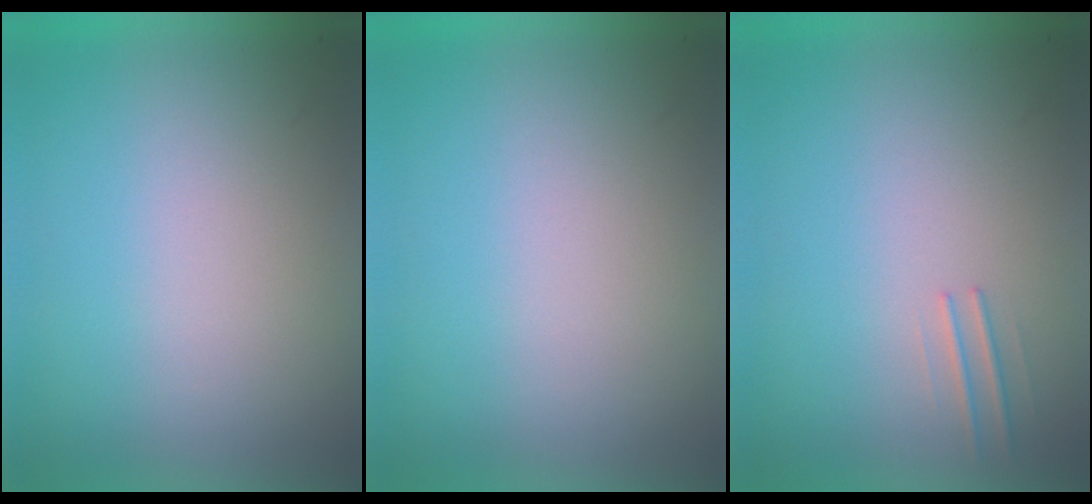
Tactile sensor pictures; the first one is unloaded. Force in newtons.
{"total": 0.0}
{"total": 1.1}